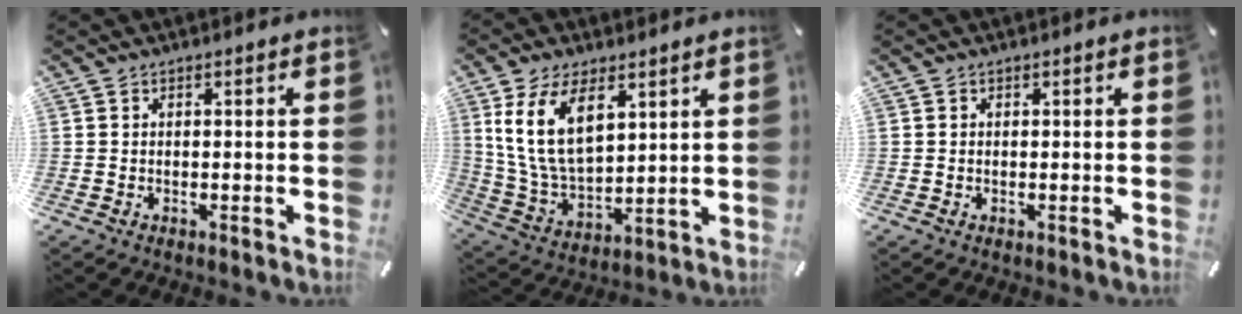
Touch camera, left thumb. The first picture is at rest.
{"total": 13.8, "force": [6.4, 7.8, 9.4], "torque": [-0.219, -0.016, 0.117]}
{"total": 0.0}